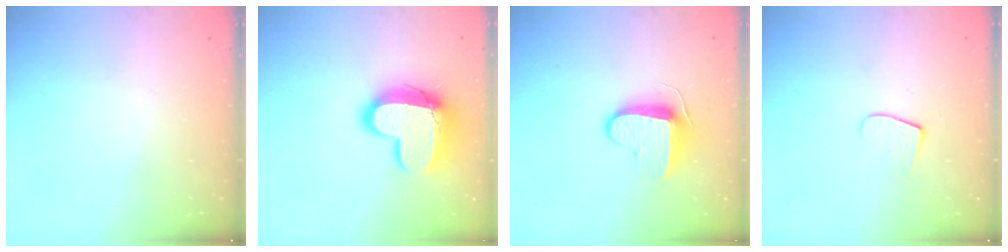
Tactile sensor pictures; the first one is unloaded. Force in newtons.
{"total": 15.2, "press": 15.2, "slide": 1.4}
{"total": 10.4, "press": 10.3, "slide": 0.9}
{"total": 5.8, "press": 5.8, "slide": 0.7}